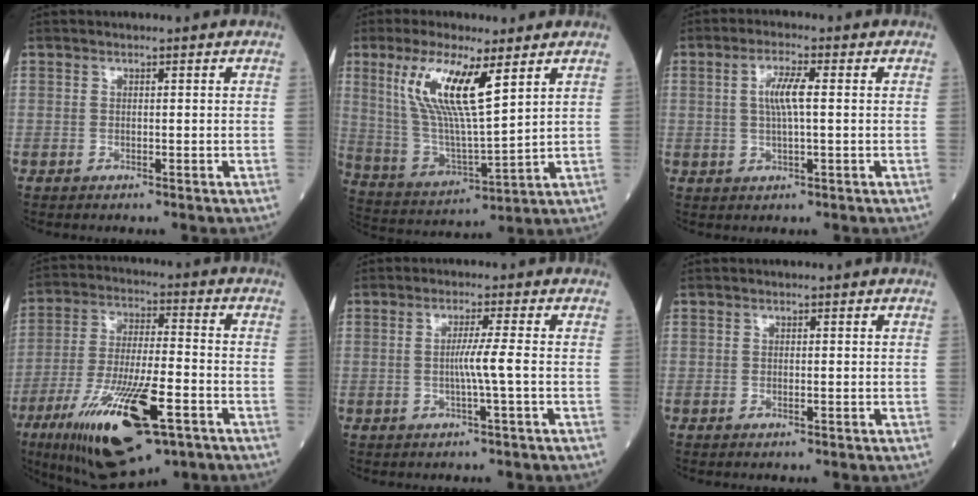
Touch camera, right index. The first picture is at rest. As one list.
[{"total": 13.3, "force": [6.1, 2.1, 11.6], "torque": [-0.246, -0.003, 0.121]}, {"total": 4.6, "force": [0.6, 0.7, 4.5], "torque": [-0.091, 0.006, 0.011]}, {"total": 19.5, "force": [-9.6, 4.8, 16.3], "torque": [-0.307, -0.030, -0.158]}, {"total": 3.4, "force": [-0.6, -1.0, 3.2], "torque": [-0.056, -0.002, -0.012]}, {"total": 0.6, "force": [-0.2, 0.2, 0.5], "torque": [-0.011, -0.002, -0.003]}]